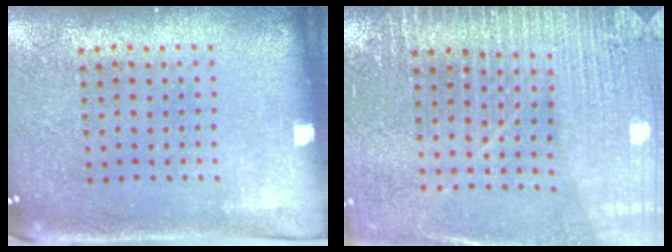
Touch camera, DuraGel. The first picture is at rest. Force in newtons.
{"total": 3.2, "press": 3.2, "slide": 0.2}